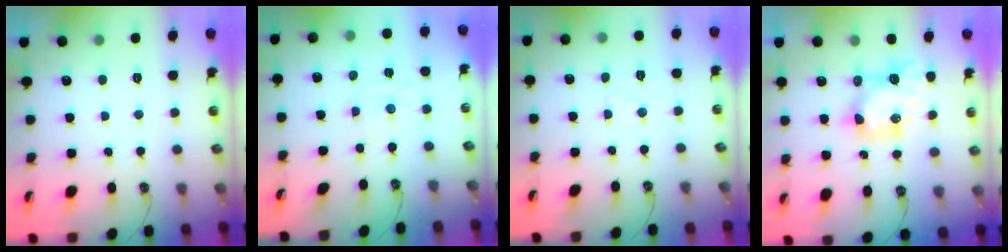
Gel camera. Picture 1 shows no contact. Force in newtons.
{"total": 0.0}
{"total": 4.9, "press": 4.9, "slide": 0.6}
{"total": 7.1, "press": 7.1, "slide": 0.8}